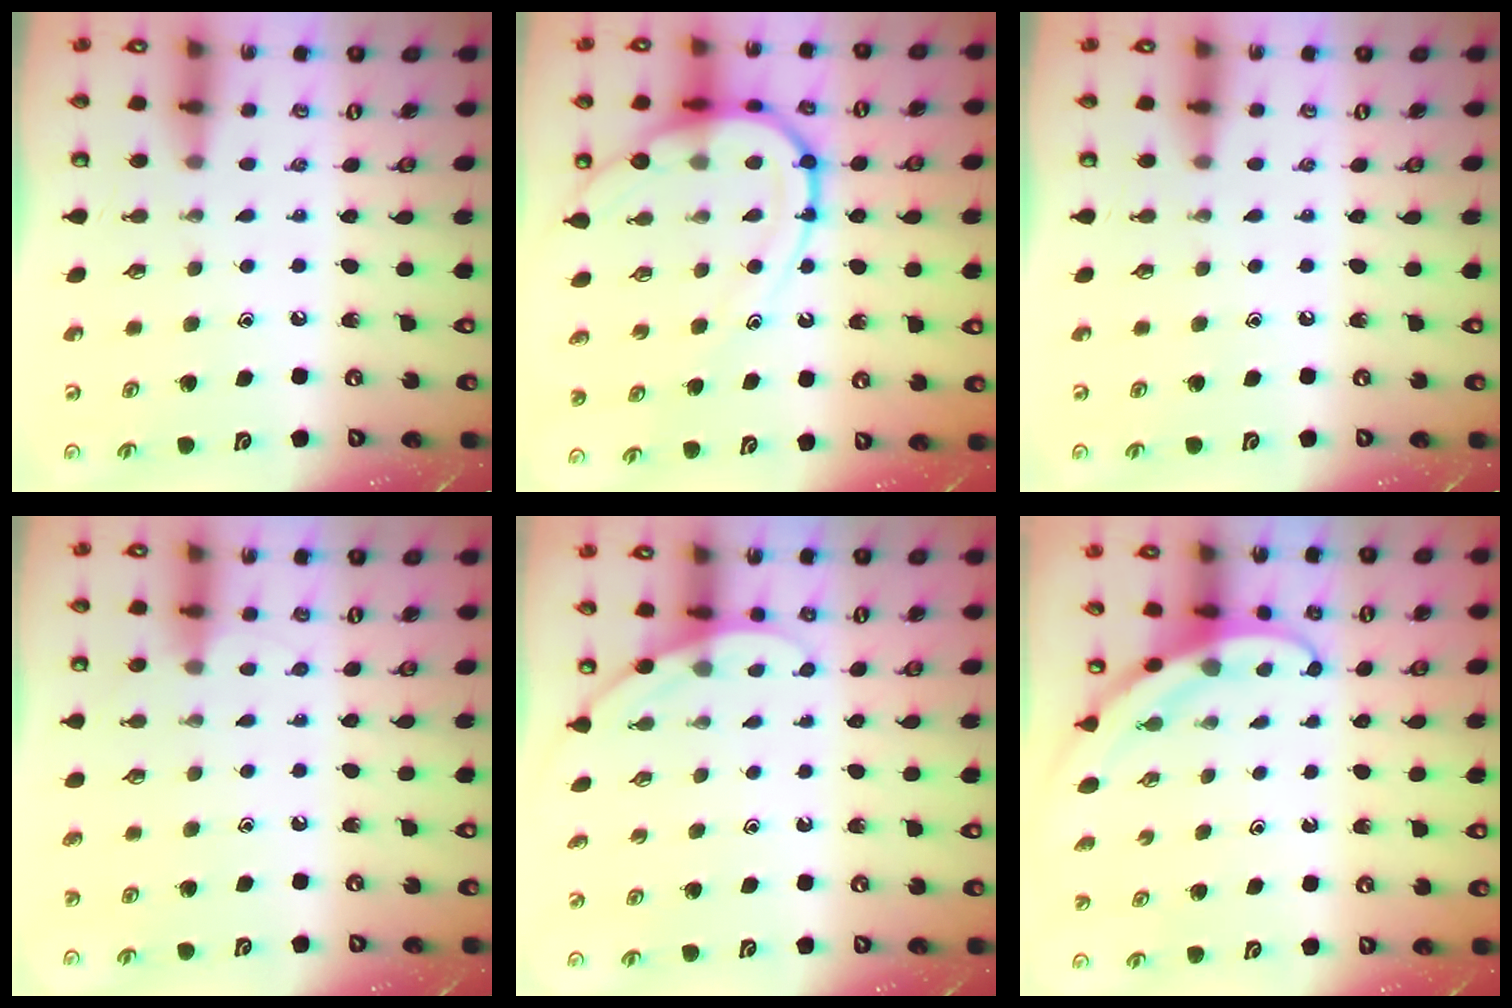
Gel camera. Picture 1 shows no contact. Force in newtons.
{"total": 14.5, "press": 14.5, "slide": 1.3}
{"total": 0.0}
{"total": 2.7, "press": 2.7, "slide": 0.3}
{"total": 2.8, "press": 2.8, "slide": 0.2}
{"total": 3.8, "press": 3.8, "slide": 0.2}